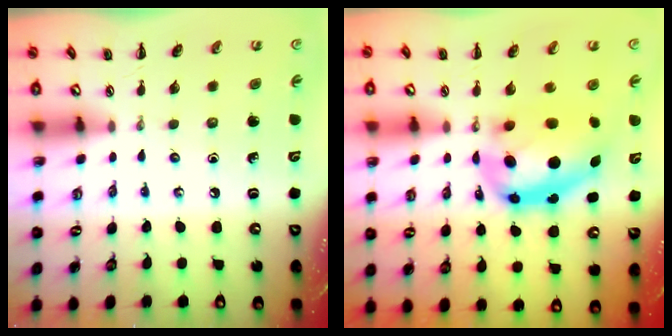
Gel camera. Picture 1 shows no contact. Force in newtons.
{"total": 12.3, "press": 12.0, "slide": 2.8}